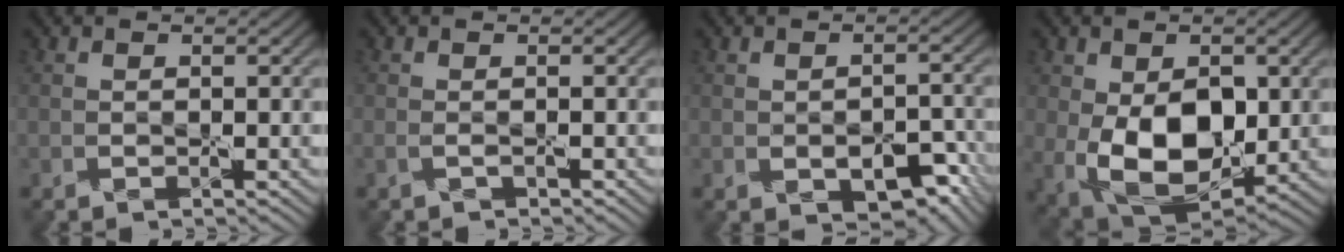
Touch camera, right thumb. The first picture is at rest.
{"total": 0.9, "force": [-0.5, 0.2, 0.7], "torque": [-0.019, -0.001, -0.011]}
{"total": 5.7, "force": [-2.3, 3.3, 4.1], "torque": [-0.063, -0.011, -0.026]}
{"total": 12.3, "force": [-1.2, 7.8, 9.5], "torque": [-0.194, -0.026, -0.008]}